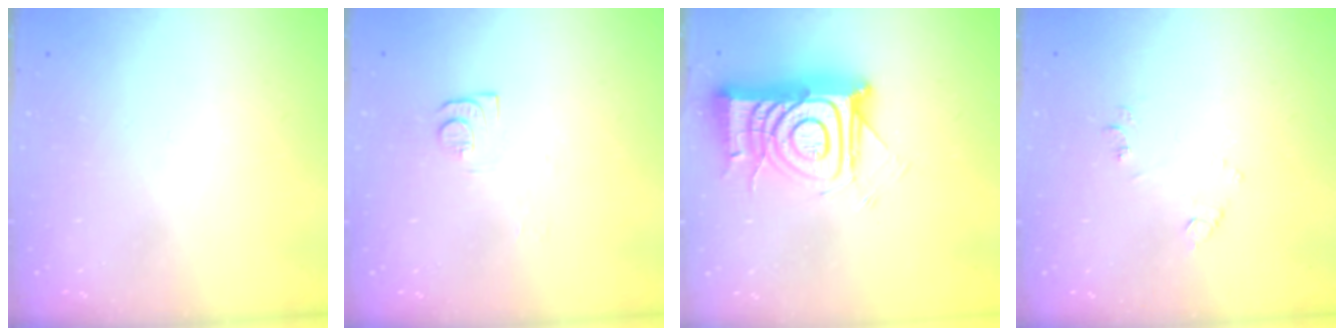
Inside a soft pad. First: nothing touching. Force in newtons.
{"total": 5.9, "press": 5.9, "slide": 0.8}
{"total": 16.3, "press": 16.3, "slide": 1.5}
{"total": 7.9, "press": 7.9, "slide": 0.6}